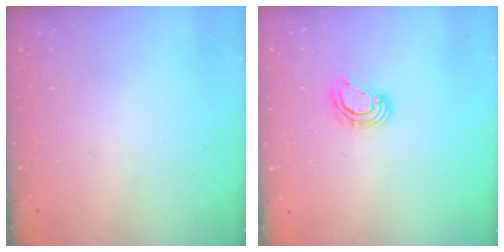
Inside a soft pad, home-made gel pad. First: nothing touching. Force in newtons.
{"total": 7.3, "press": 7.2, "slide": 1.1}